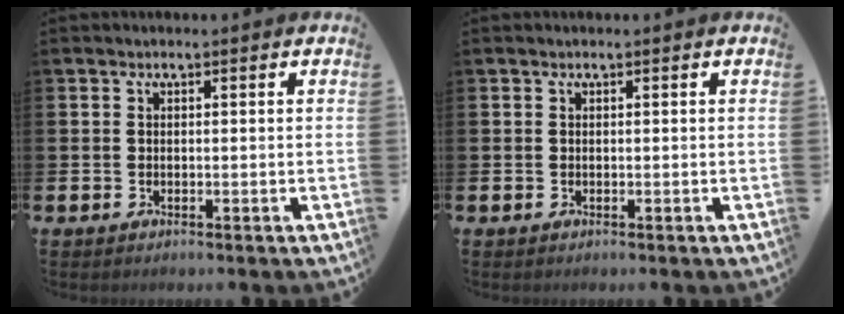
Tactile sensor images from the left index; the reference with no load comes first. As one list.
[{"total": 0.0}]